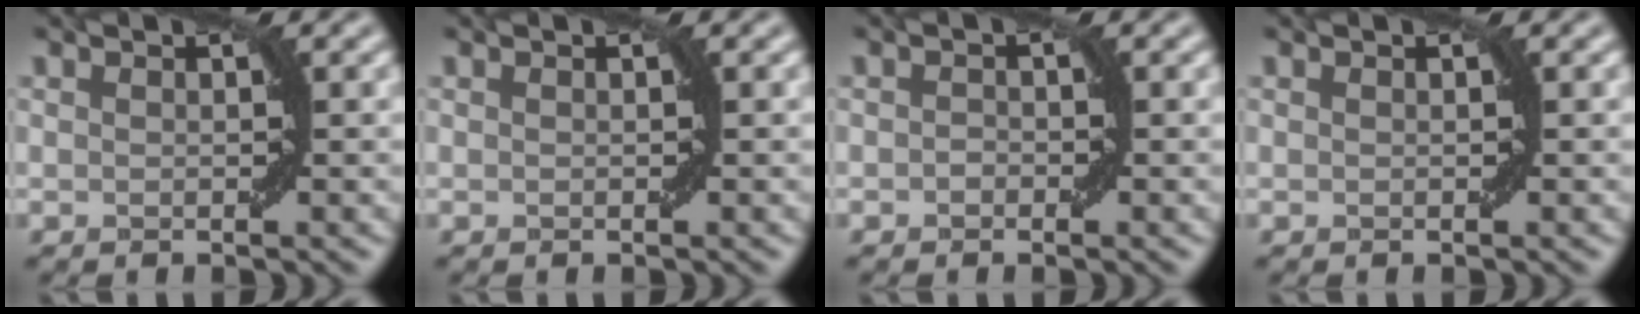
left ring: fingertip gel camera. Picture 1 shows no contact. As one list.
[{"total": 0.0}, {"total": 0.6, "force": [-0.4, 0.4, 0.2], "torque": [-0.004, -0.001, -0.009]}, {"total": 0.0}]